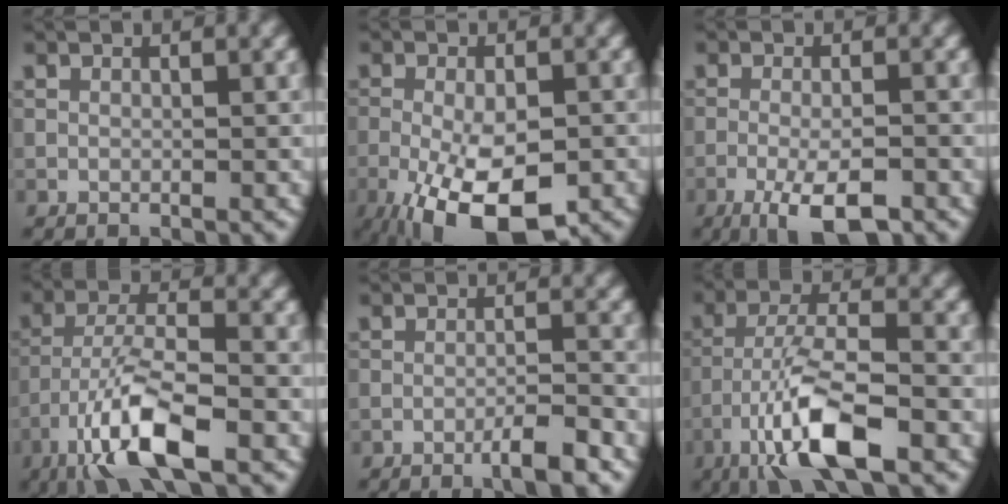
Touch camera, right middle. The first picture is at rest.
{"total": 9.8, "force": [-4.6, 3.9, 7.7], "torque": [-0.150, -0.021, -0.067]}
{"total": 5.8, "force": [-3.4, 1.5, 4.4], "torque": [-0.084, -0.002, -0.060]}
{"total": 9.2, "force": [-5.2, 2.5, 7.1], "torque": [-0.132, 0.005, -0.103]}
{"total": 3.3, "force": [-2.0, 0.4, 2.6], "torque": [-0.040, 0.005, -0.039]}
{"total": 9.2, "force": [-4.9, 2.5, 7.4], "torque": [-0.136, 0.009, -0.097]}